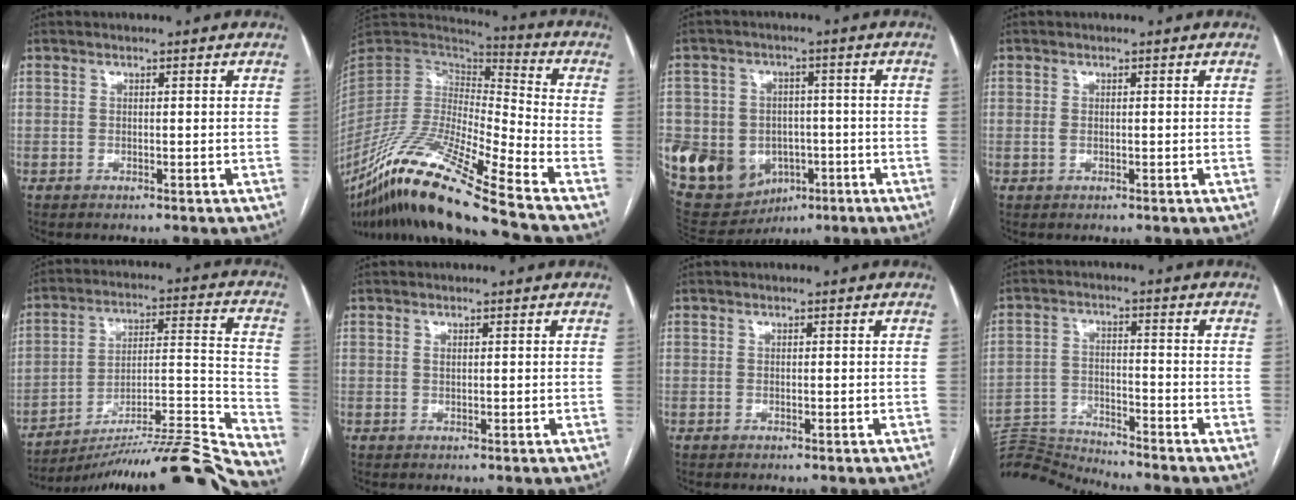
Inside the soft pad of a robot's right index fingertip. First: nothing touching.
{"total": 21.7, "force": [-15.7, 0.2, 15.1], "torque": [-0.314, -0.042, -0.297]}
{"total": 14.3, "force": [-3.9, 12.3, 6.2], "torque": [-0.132, 0.020, -0.041]}
{"total": 1.0, "force": [0.0, 0.6, 0.7], "torque": [-0.014, 0.001, 0.001]}
{"total": 25.7, "force": [-23.8, -2.6, 9.2], "torque": [-0.086, -0.006, -0.351]}
{"total": 0.5, "force": [0.2, 0.2, 0.4], "torque": [-0.010, -0.001, 0.005]}
{"total": 0.0}
{"total": 9.1, "force": [-8.9, -2.0, -0.7], "torque": [0.009, 0.012, -0.166]}